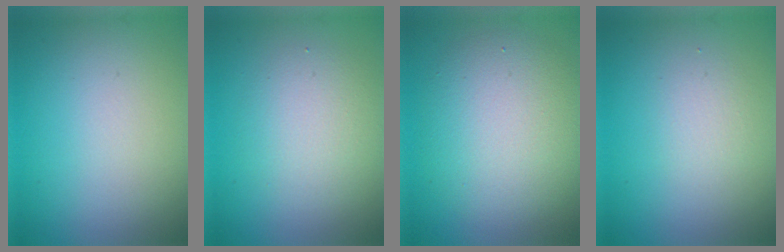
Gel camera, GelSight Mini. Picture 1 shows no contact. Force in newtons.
{"total": 3.0, "press": 3.0, "slide": 0.1}
{"total": 6.6, "press": 6.6, "slide": 0.1}
{"total": 1.5, "press": 1.5, "slide": 0.1}